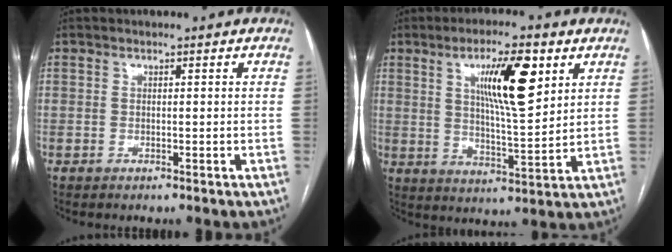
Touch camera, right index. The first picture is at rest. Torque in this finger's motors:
{"motor_torque": [0.69, 0.52, 0.37, 0.16]}